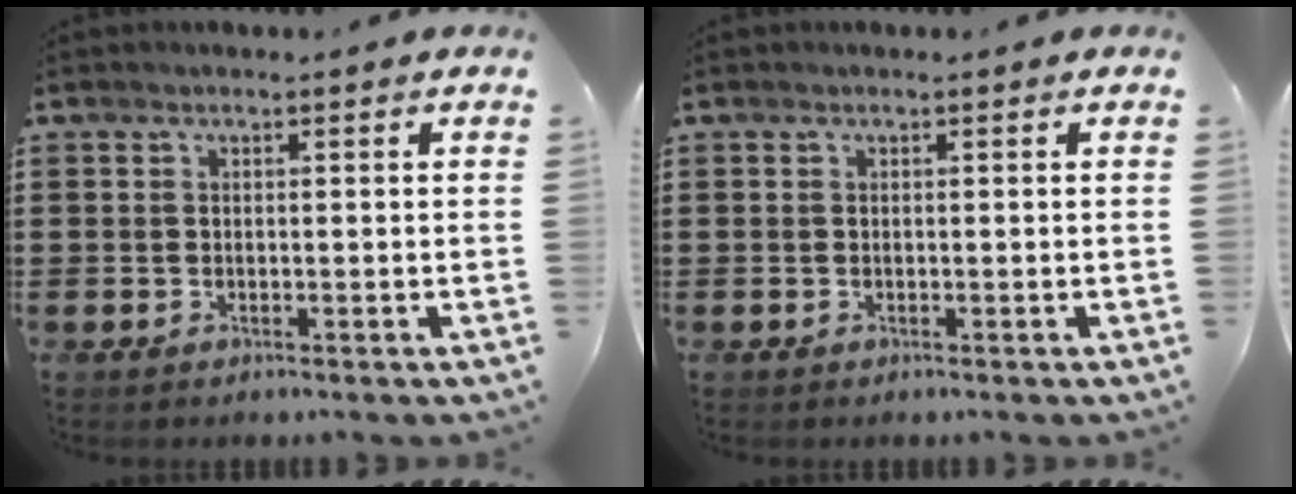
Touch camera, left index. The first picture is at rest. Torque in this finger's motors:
{"motor_torque": [0.00, 0.00, 0.00, 0.00]}